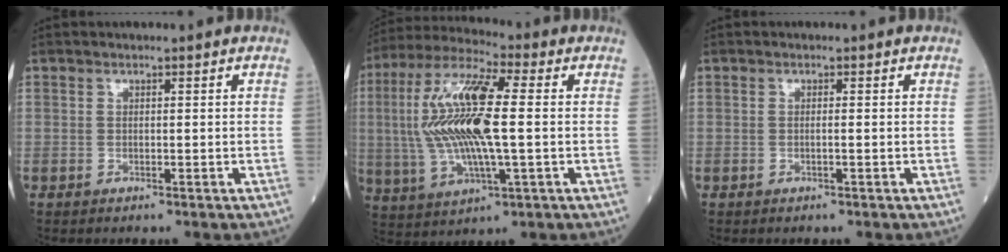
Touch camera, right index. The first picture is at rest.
{"total": 17.1, "force": [0.6, 3.4, 16.7], "torque": [-0.355, 0.010, 0.008]}
{"total": 0.7, "force": [-0.2, -0.1, 0.7], "torque": [-0.013, 0.000, -0.003]}